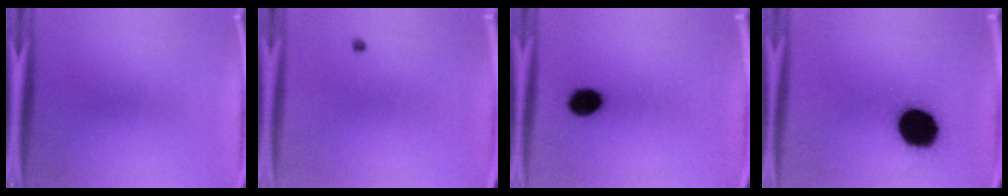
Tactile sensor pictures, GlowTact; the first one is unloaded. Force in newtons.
{"total": 0.5}
{"total": 6.5}
{"total": 16.8}